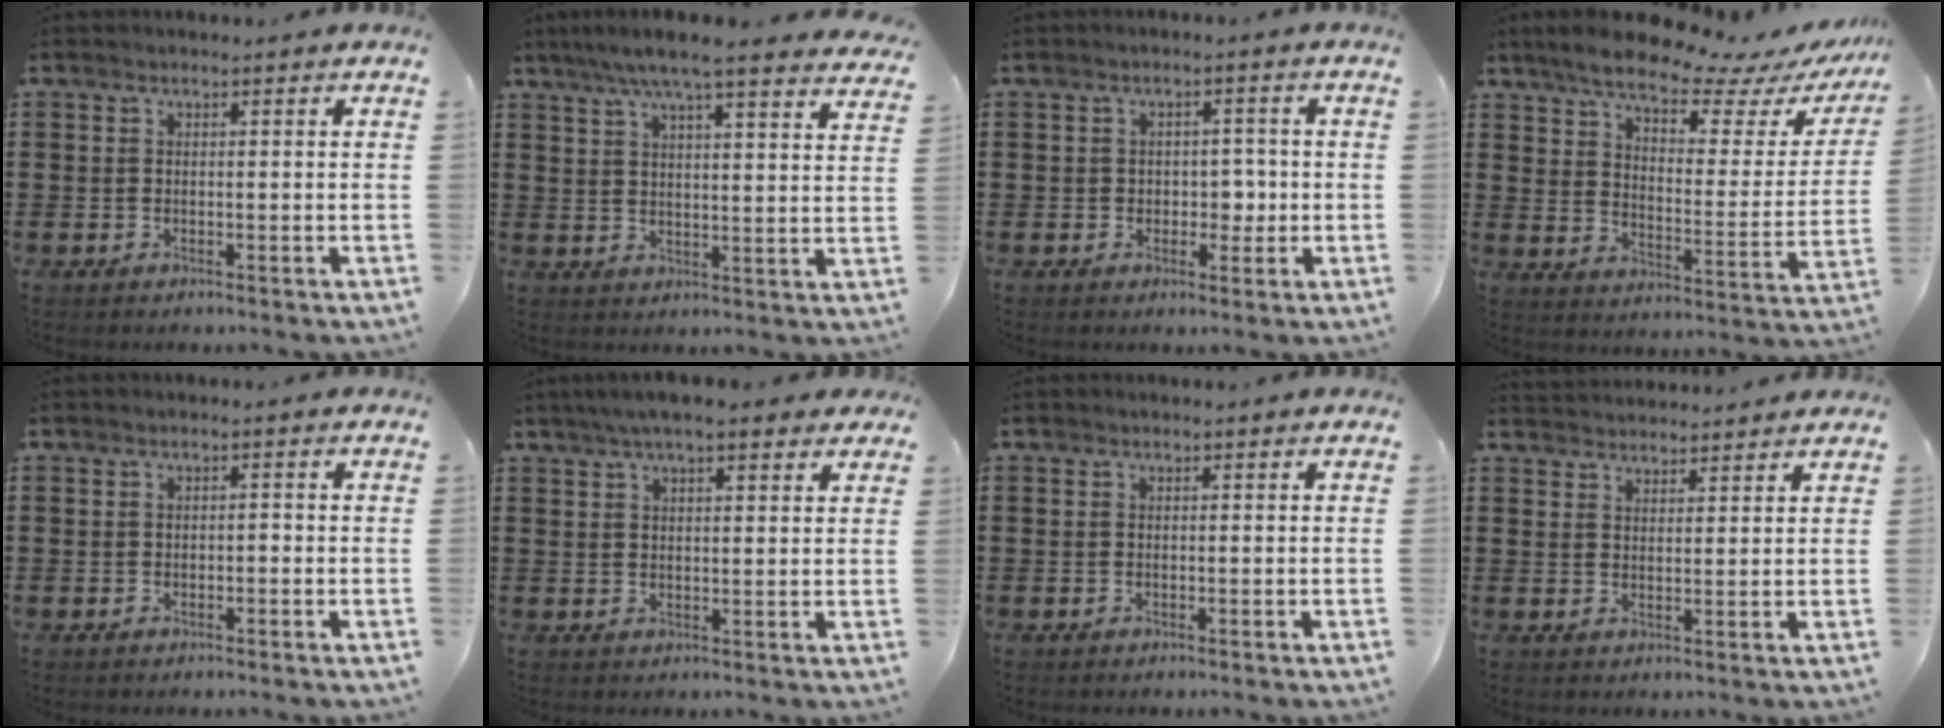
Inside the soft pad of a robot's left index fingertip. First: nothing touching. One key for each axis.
{"total": 6.7, "fx": 5.8, "fy": 0.0, "fz": 3.4, "tx": -0.086, "ty": -0.020, "tz": 0.099}
{"total": 3.3, "fx": -0.2, "fy": 2.6, "fz": 2.1, "tx": -0.033, "ty": 0.001, "tz": -0.013}
{"total": 9.1, "fx": 8.0, "fy": 1.8, "fz": 4.0, "tx": -0.098, "ty": -0.047, "tz": 0.135}
{"total": 0.6, "fx": -0.3, "fy": 0.3, "fz": 0.4, "tx": -0.011, "ty": -0.001, "tz": -0.006}
{"total": 5.2, "fx": 3.8, "fy": 1.2, "fz": 3.3, "tx": -0.071, "ty": 0.004, "tz": 0.068}
{"total": 0.0}
{"total": 2.7, "fx": 2.6, "fy": 0.2, "fz": -0.4, "tx": 0.000, "ty": -0.005, "tz": 0.051}